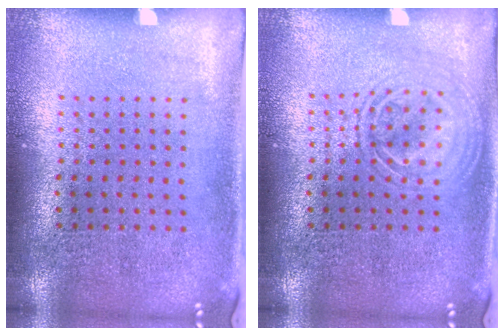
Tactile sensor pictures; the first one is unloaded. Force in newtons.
{"total": 2.3, "press": 2.3, "slide": 0.3}